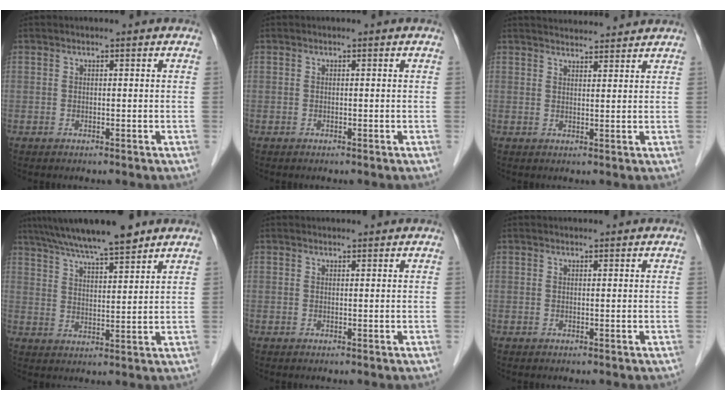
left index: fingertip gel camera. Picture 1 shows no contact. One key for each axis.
{"total": 0.0}
{"total": 7.5, "fx": 7.3, "fy": 0.7, "fz": 1.6, "tx": -0.025, "ty": 0.025, "tz": 0.099}
{"total": 12.2, "fx": 10.3, "fy": 0.8, "fz": 6.6, "tx": -0.112, "ty": 0.020, "tz": 0.167}
{"total": 2.2, "fx": 2.2, "fy": 0.2, "fz": 0.4, "tx": -0.009, "ty": 0.015, "tz": 0.031}
{"total": 1.4, "fx": 1.4, "fy": 0.1, "fz": 0.3, "tx": -0.007, "ty": 0.014, "tz": 0.024}